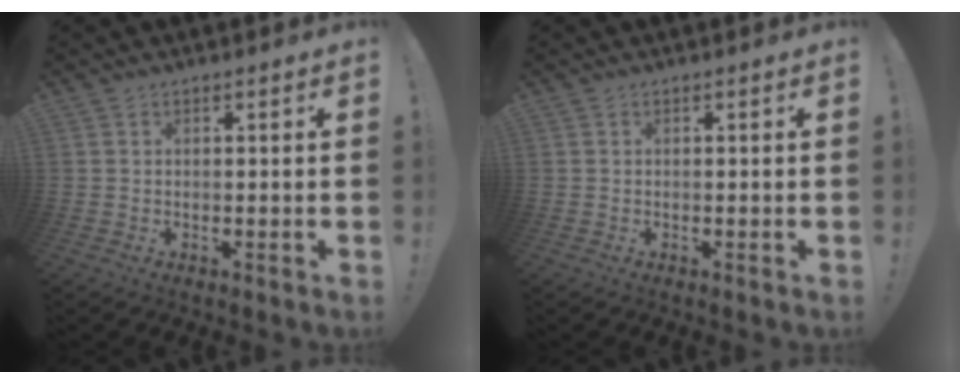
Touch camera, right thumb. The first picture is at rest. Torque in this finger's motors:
{"motor_torque": [-0.19, -0.32, 0.16, -0.05, 0.00]}